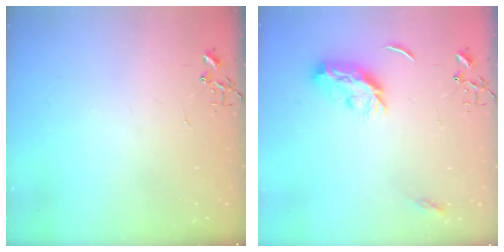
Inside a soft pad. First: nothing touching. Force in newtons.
{"total": 9.9, "press": 9.9, "slide": 0.3}